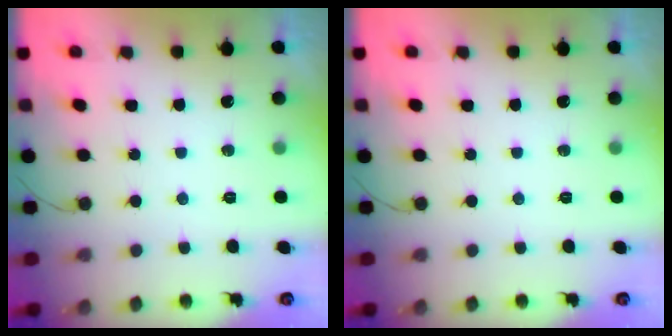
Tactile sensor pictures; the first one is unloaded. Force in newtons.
{"total": 0.0}